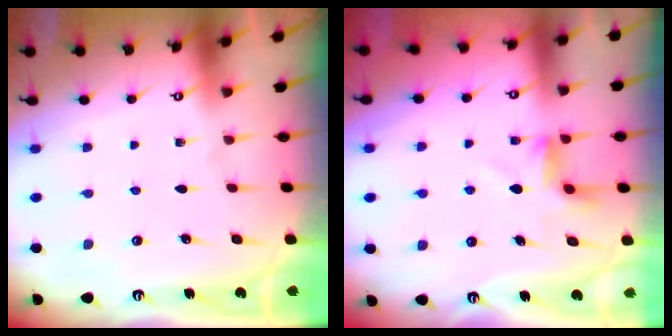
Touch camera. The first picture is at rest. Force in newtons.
{"total": 4.6, "press": 4.5, "slide": 1.2}